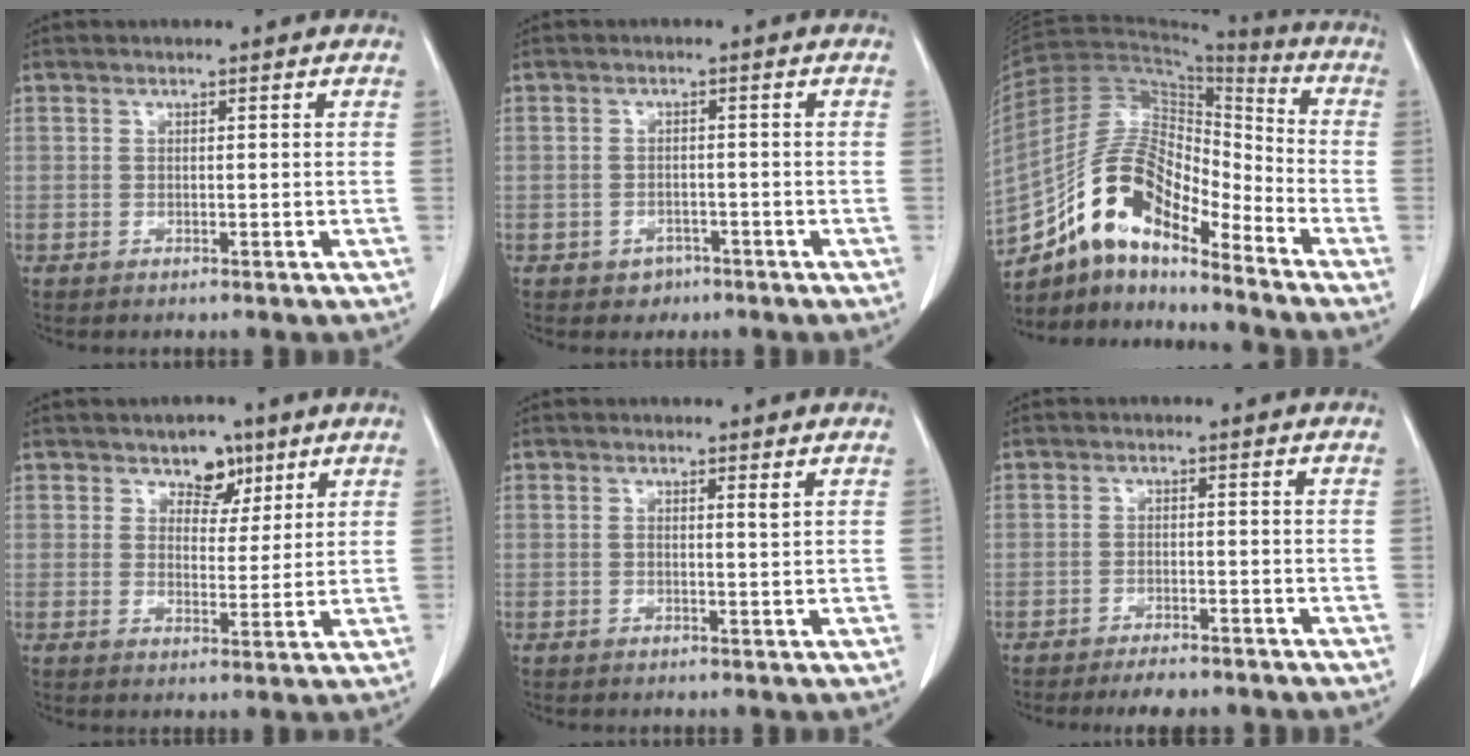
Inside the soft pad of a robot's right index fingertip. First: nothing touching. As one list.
[{"total": 2.5, "force": [-1.6, 1.9, 0.6], "torque": [-0.008, 0.007, -0.017]}, {"total": 14.3, "force": [-10.5, 4.6, 8.4], "torque": [-0.154, 0.039, -0.190]}, {"total": 4.8, "force": [3.0, 3.2, 2.0], "torque": [-0.018, 0.003, 0.047]}, {"total": 0.8, "force": [0.4, -0.1, 0.7], "torque": [-0.018, 0.002, 0.009]}, {"total": 5.4, "force": [-4.6, 1.4, 2.3], "torque": [-0.028, -0.004, -0.066]}]